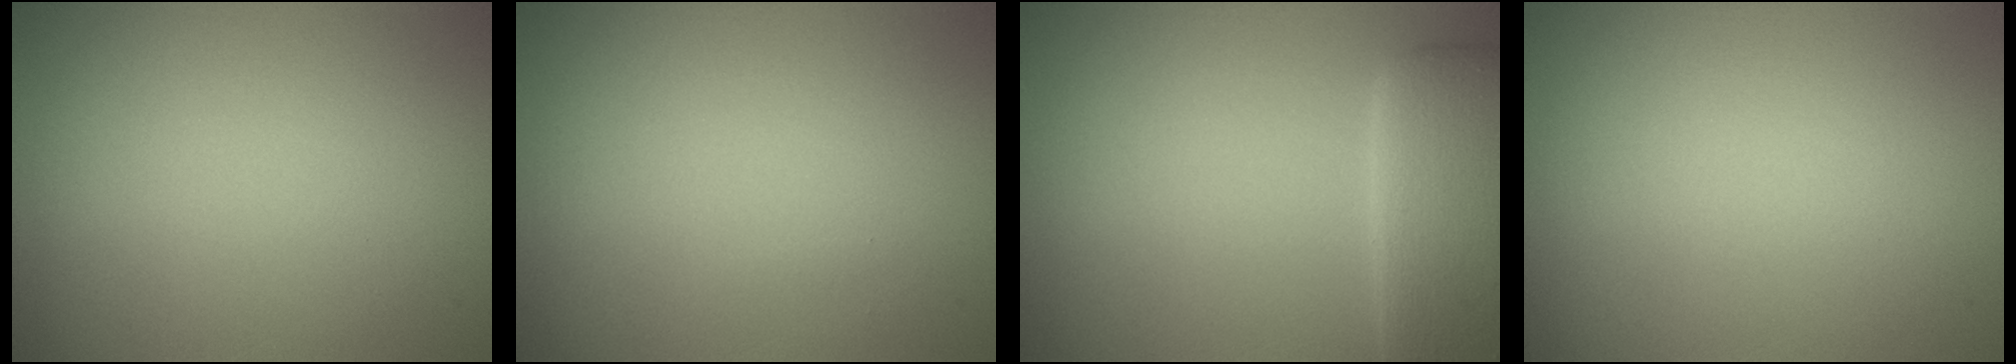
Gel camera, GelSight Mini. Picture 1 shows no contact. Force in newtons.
{"total": 0.0}
{"total": 5.1, "press": 4.7, "slide": 1.9}
{"total": 0.0}